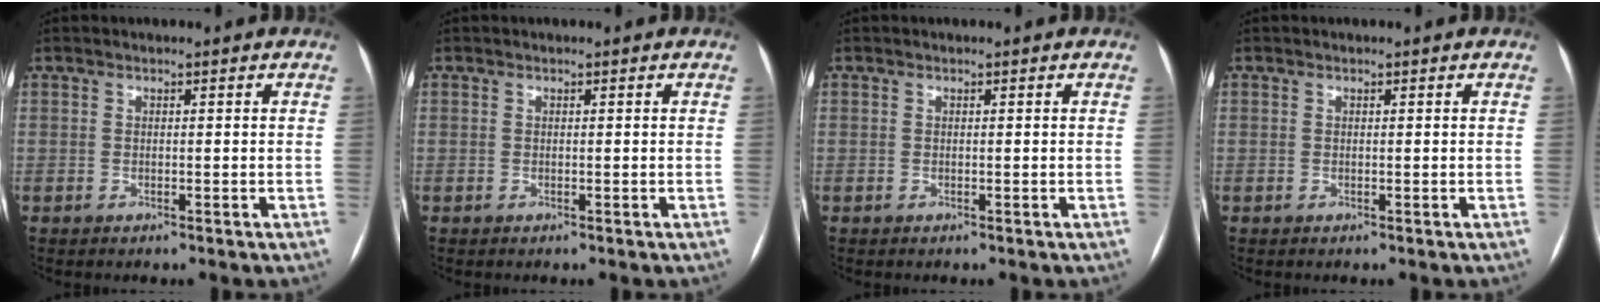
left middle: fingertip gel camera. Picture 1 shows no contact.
{"total": 0.0}
{"total": 0.0}
{"total": 0.0}